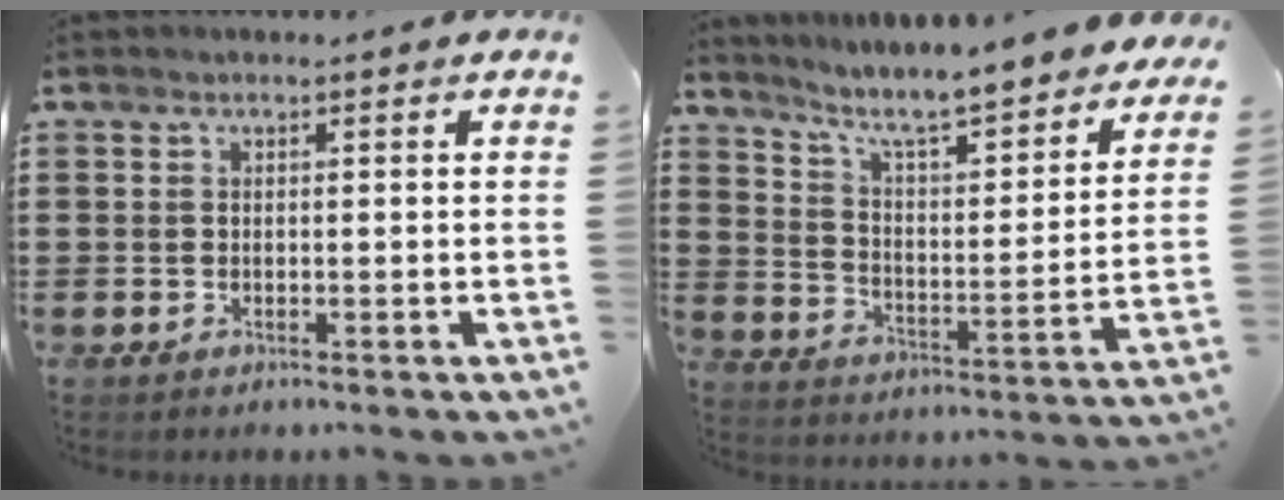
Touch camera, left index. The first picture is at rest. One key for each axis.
{"total": 6.5, "fx": 5.7, "fy": 0.1, "fz": 3.1, "tx": -0.087, "ty": -0.054, "tz": 0.089}